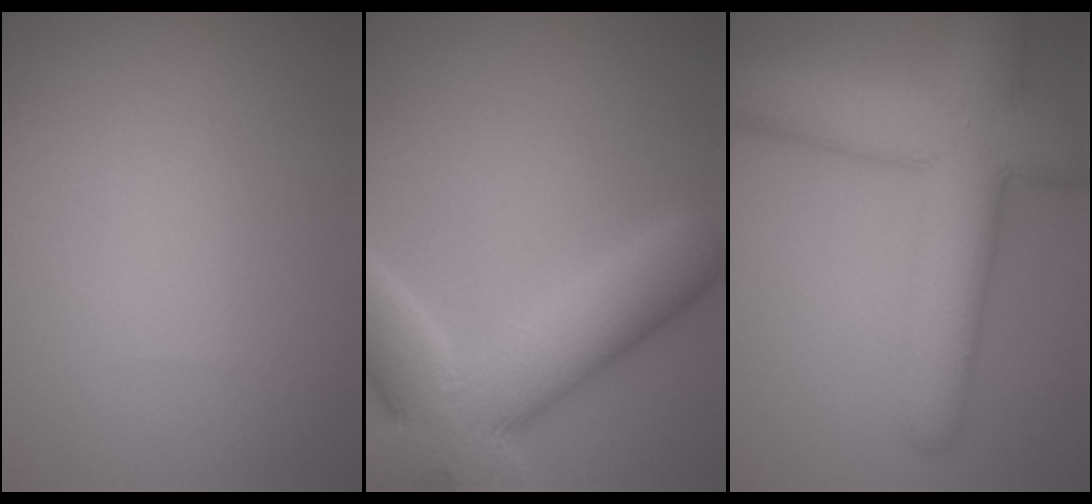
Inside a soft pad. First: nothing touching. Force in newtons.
{"total": 10.5, "press": 10.5, "slide": 0.7}
{"total": 9.0, "press": 9.0, "slide": 0.5}